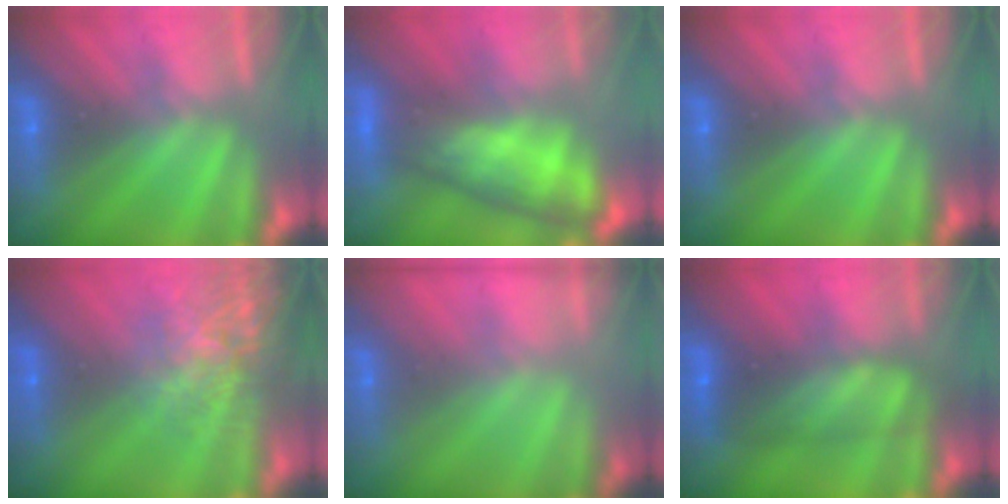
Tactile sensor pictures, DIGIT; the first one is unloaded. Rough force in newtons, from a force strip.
{"total": 7.8}
{"total": 0.0}
{"total": 7.5}
{"total": 1.7}
{"total": 8.0}